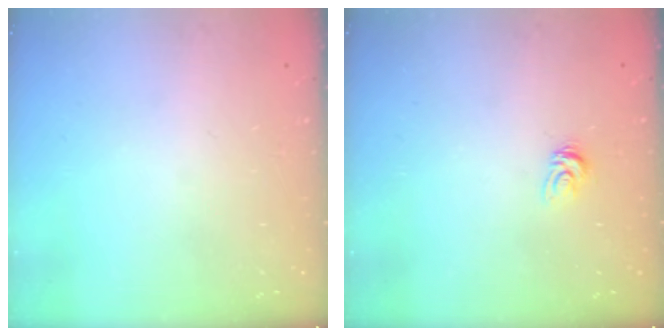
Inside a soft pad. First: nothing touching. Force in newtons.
{"total": 3.6, "press": 3.6, "slide": 0.2}